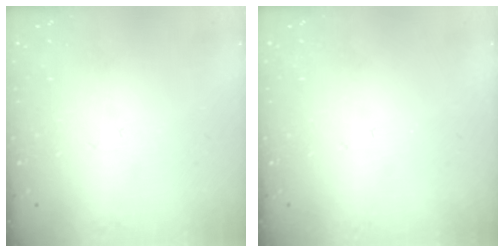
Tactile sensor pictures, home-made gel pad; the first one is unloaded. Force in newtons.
{"total": 0.0}